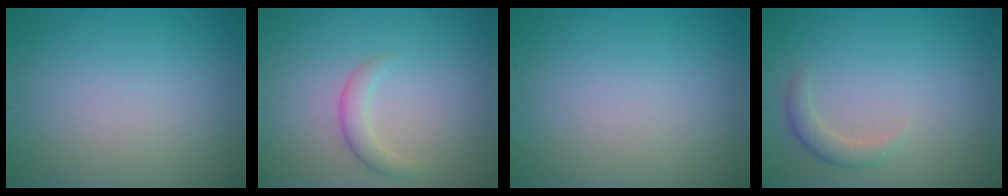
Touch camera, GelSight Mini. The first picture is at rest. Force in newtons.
{"total": 2.5, "press": 2.5, "slide": 0.1}
{"total": 0.0}
{"total": 1.8, "press": 1.8, "slide": 0.3}